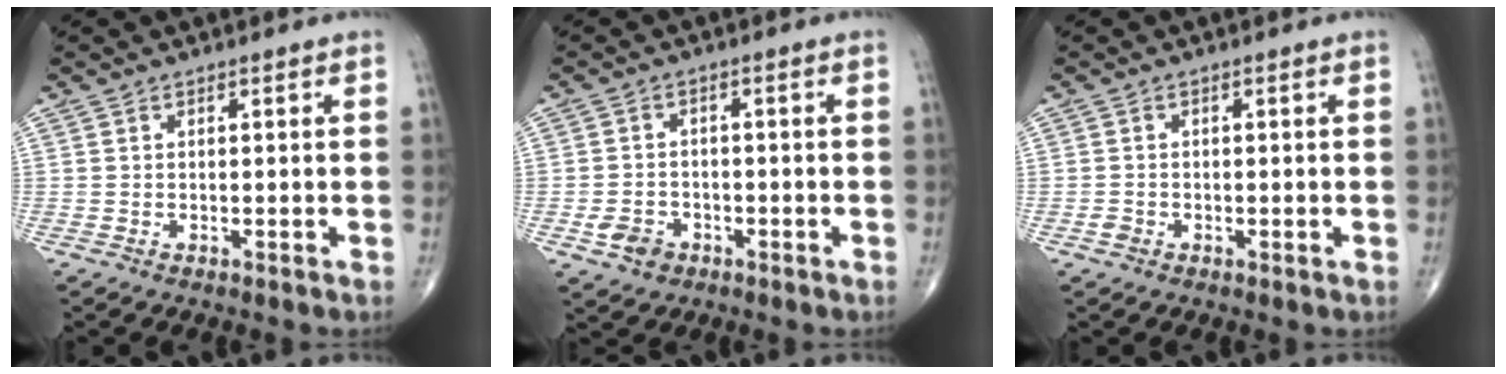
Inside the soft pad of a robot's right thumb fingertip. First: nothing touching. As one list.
[{"total": 4.5, "force": [-2.0, 3.5, 2.0], "torque": [-0.030, 0.011, -0.029]}, {"total": 1.3, "force": [-0.5, 1.0, 0.5], "torque": [-0.010, 0.003, -0.011]}]